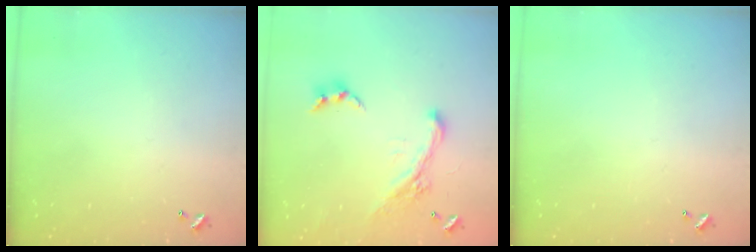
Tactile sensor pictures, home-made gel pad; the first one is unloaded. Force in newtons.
{"total": 3.4, "press": 3.1, "slide": 1.4}
{"total": 0.0}